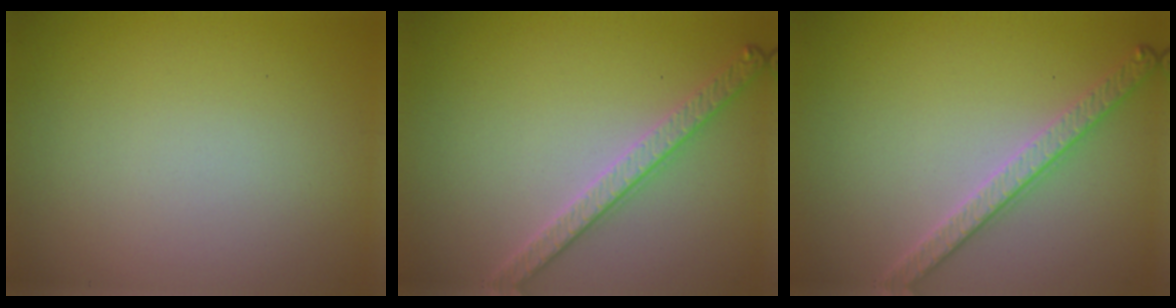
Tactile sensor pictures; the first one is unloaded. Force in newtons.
{"total": 2.8, "press": 2.8, "slide": 0.7}
{"total": 2.8, "press": 2.8, "slide": 0.7}